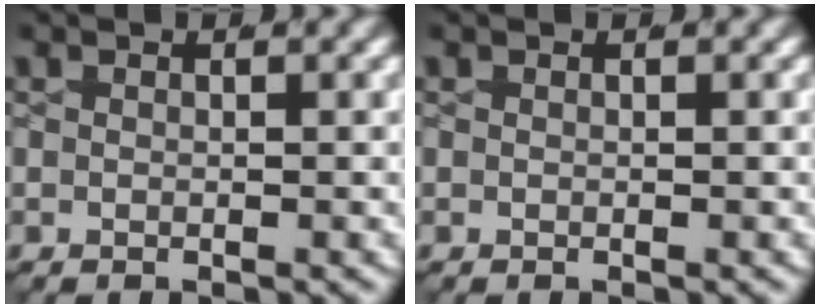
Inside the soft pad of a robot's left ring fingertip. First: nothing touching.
{"total": 0.0}